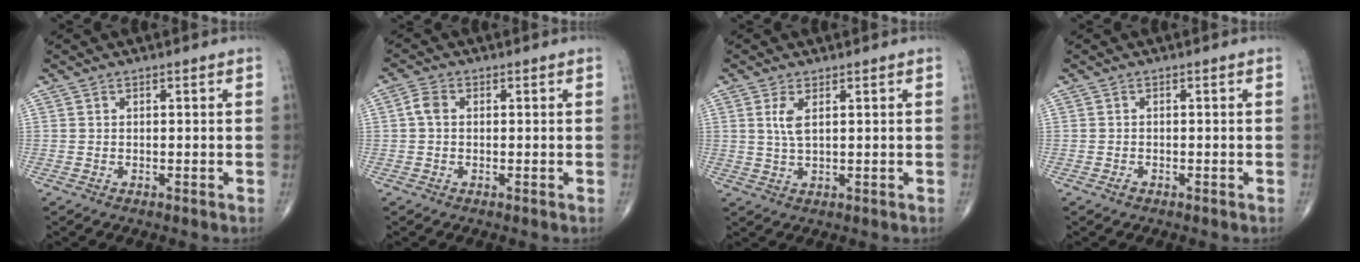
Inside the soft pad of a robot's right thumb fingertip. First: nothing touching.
{"total": 2.5, "force": [0.1, 1.7, 1.8], "torque": [-0.036, 0.007, -0.002]}
{"total": 3.4, "force": [1.1, 1.3, 3.0], "torque": [-0.068, -0.003, 0.027]}
{"total": 0.8, "force": [-0.5, 0.4, 0.4], "torque": [-0.007, 0.003, -0.010]}